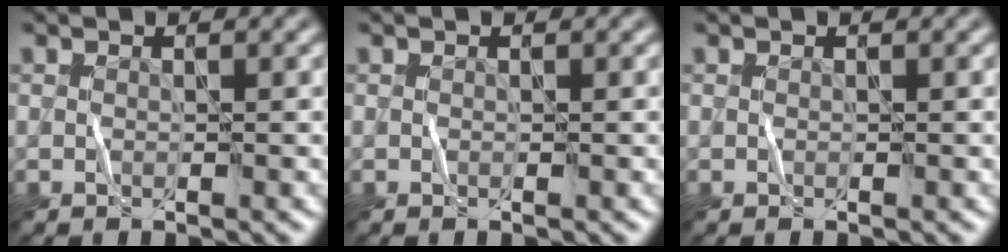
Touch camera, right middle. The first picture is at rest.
{"total": 0.0}
{"total": 0.0}